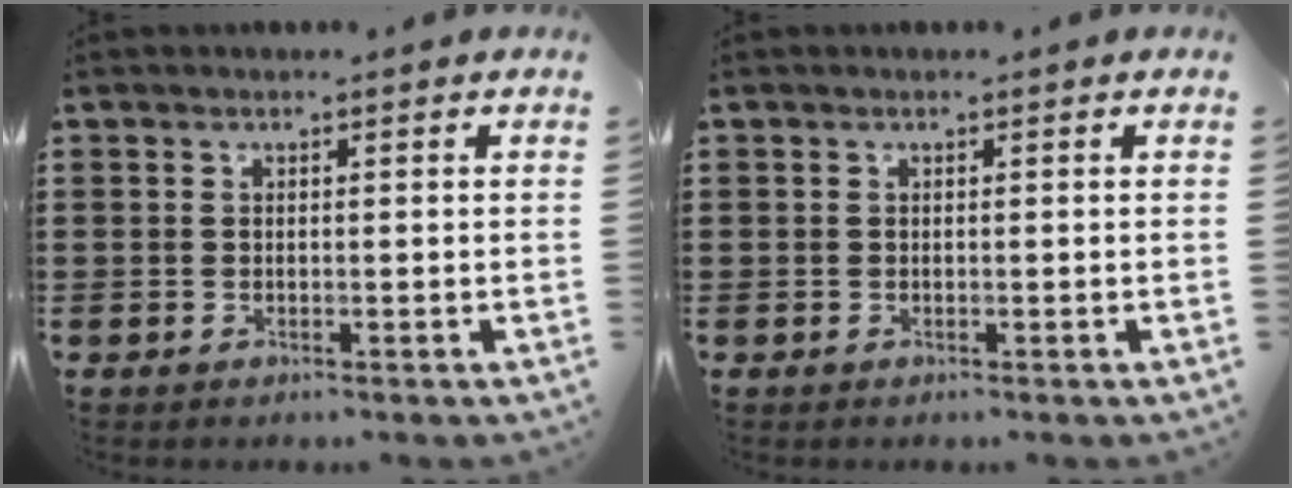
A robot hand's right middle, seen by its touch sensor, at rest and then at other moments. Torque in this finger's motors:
{"motor_torque": [-0.20, -0.11, 0.31, -0.01]}